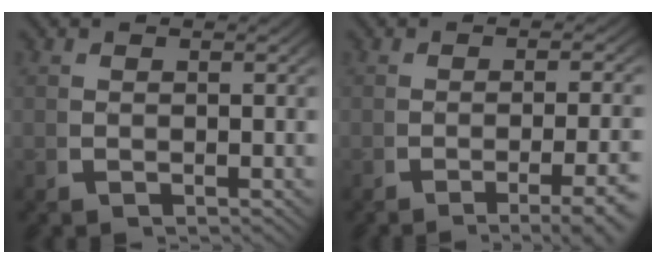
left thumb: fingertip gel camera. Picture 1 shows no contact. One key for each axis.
{"total": 5.1, "fx": -3.0, "fy": 1.0, "fz": 3.9, "tx": -0.058, "ty": -0.002, "tz": -0.046}